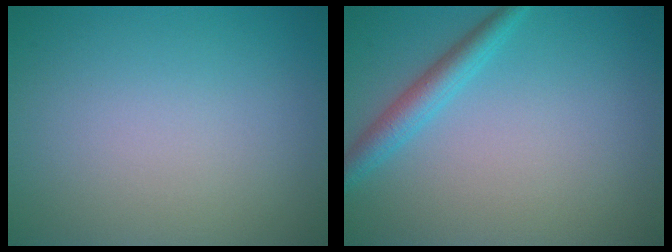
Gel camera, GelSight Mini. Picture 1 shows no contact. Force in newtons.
{"total": 2.6, "press": 2.6, "slide": 0.1}